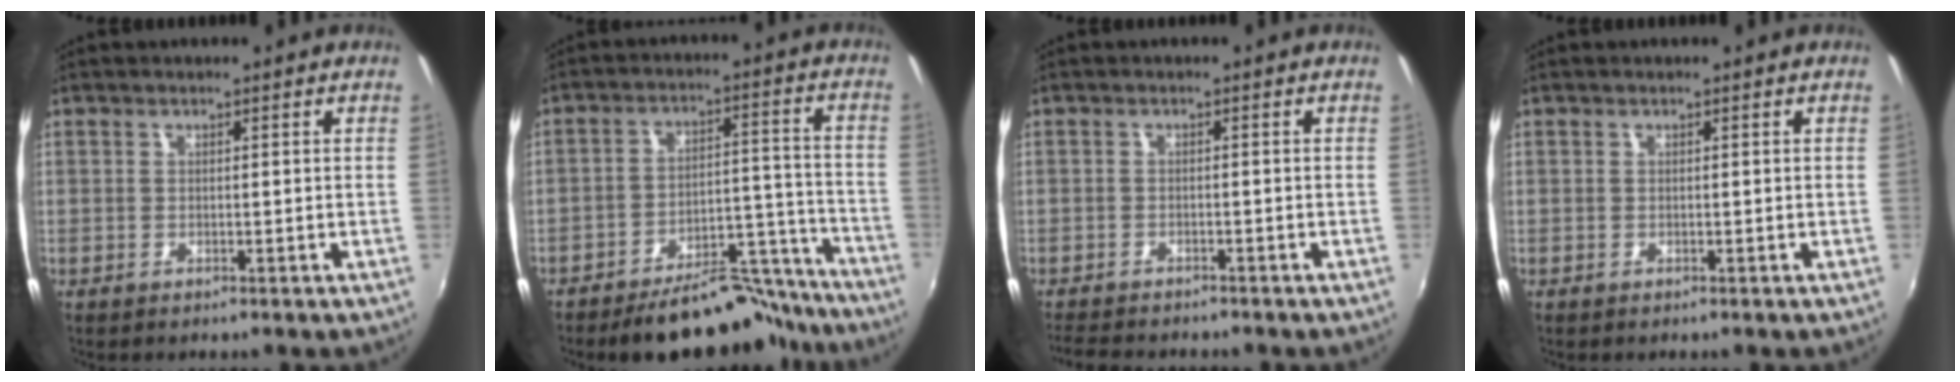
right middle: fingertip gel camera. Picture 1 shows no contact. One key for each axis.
{"total": 15.5, "fx": -14.0, "fy": 4.4, "fz": 5.0, "tx": -0.075, "ty": 0.041, "tz": -0.184}
{"total": 6.2, "fx": -5.7, "fy": 1.2, "fz": 2.1, "tx": -0.059, "ty": -0.015, "tz": -0.094}
{"total": 0.0}